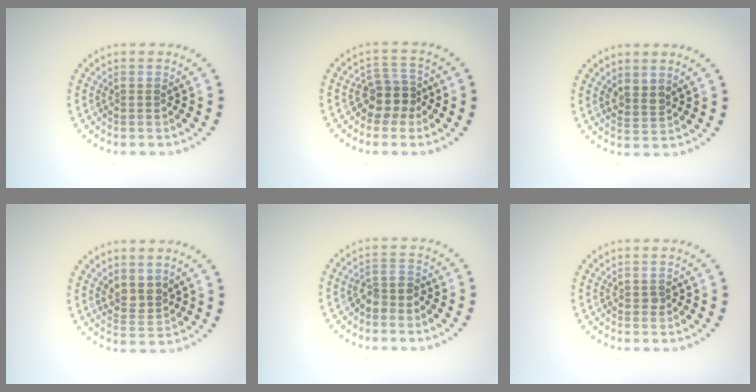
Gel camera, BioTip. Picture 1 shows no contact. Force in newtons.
{"total": 2.8, "press": 2.4, "slide": 1.5}
{"total": 1.5, "press": 1.2, "slide": 0.9}
{"total": 2.3, "press": 1.9, "slide": 1.3}
{"total": 2.0, "press": 1.6, "slide": 1.3}
{"total": 0.5, "press": 0.4, "slide": 0.3}